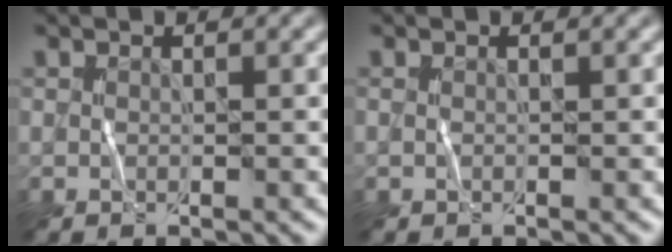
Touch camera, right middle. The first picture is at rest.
{"total": 0.0}